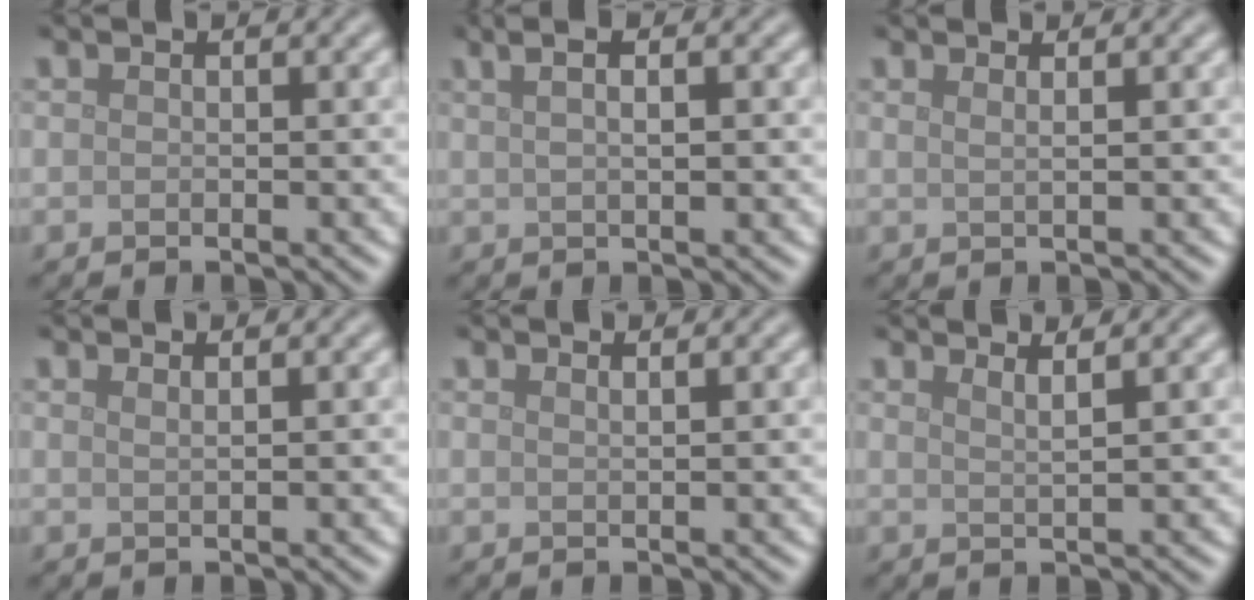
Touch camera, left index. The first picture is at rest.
{"total": 4.4, "force": [2.0, 1.8, 3.4], "torque": [-0.037, 0.018, 0.013]}
{"total": 1.8, "force": [1.0, 0.8, 1.2], "torque": [0.001, -0.002, -0.005]}
{"total": 1.4, "force": [0.9, 0.6, 0.9], "torque": [0.000, 0.000, 0.000]}
{"total": 1.3, "force": [0.9, 0.5, 0.8], "torque": [0.000, 0.002, 0.000]}
{"total": 2.0, "force": [1.5, 0.6, 1.2], "torque": [-0.008, 0.009, 0.009]}